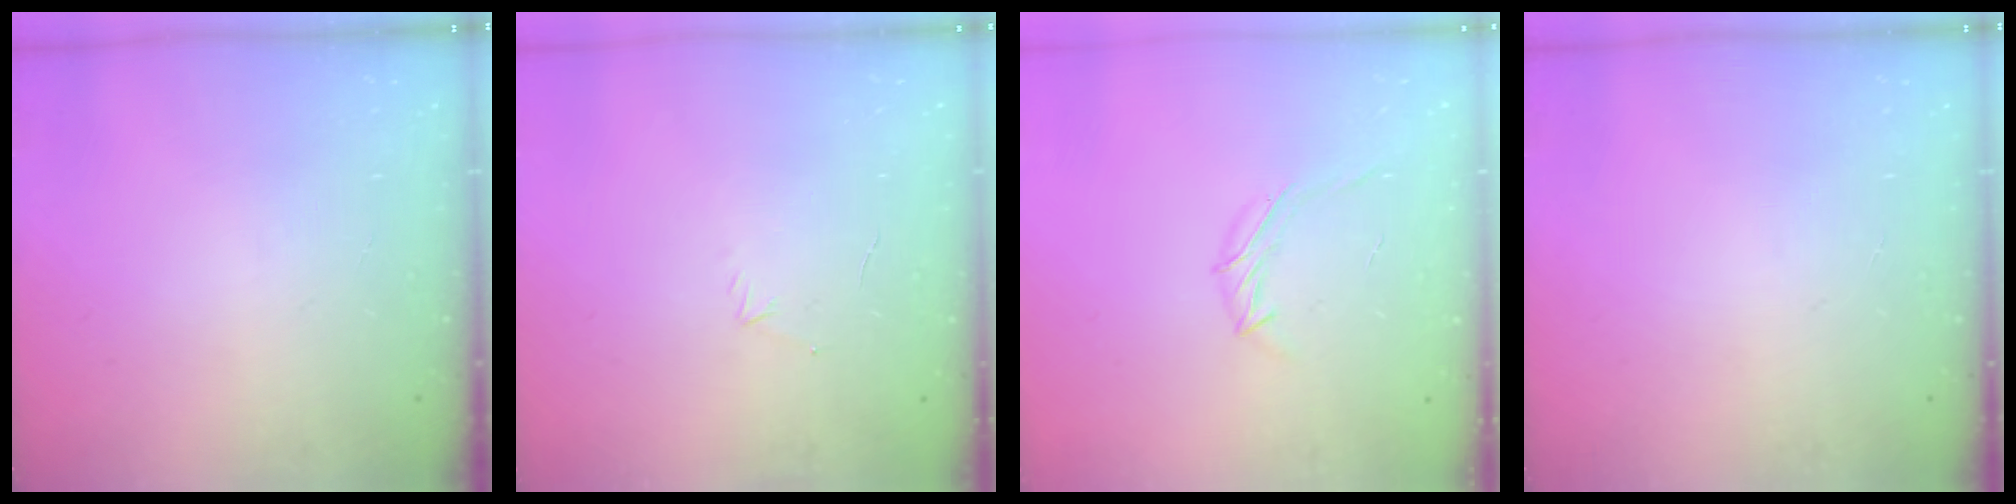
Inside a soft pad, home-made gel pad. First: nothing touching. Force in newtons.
{"total": 3.2, "press": 3.1, "slide": 0.8}
{"total": 6.4, "press": 6.3, "slide": 1.4}
{"total": 0.0}